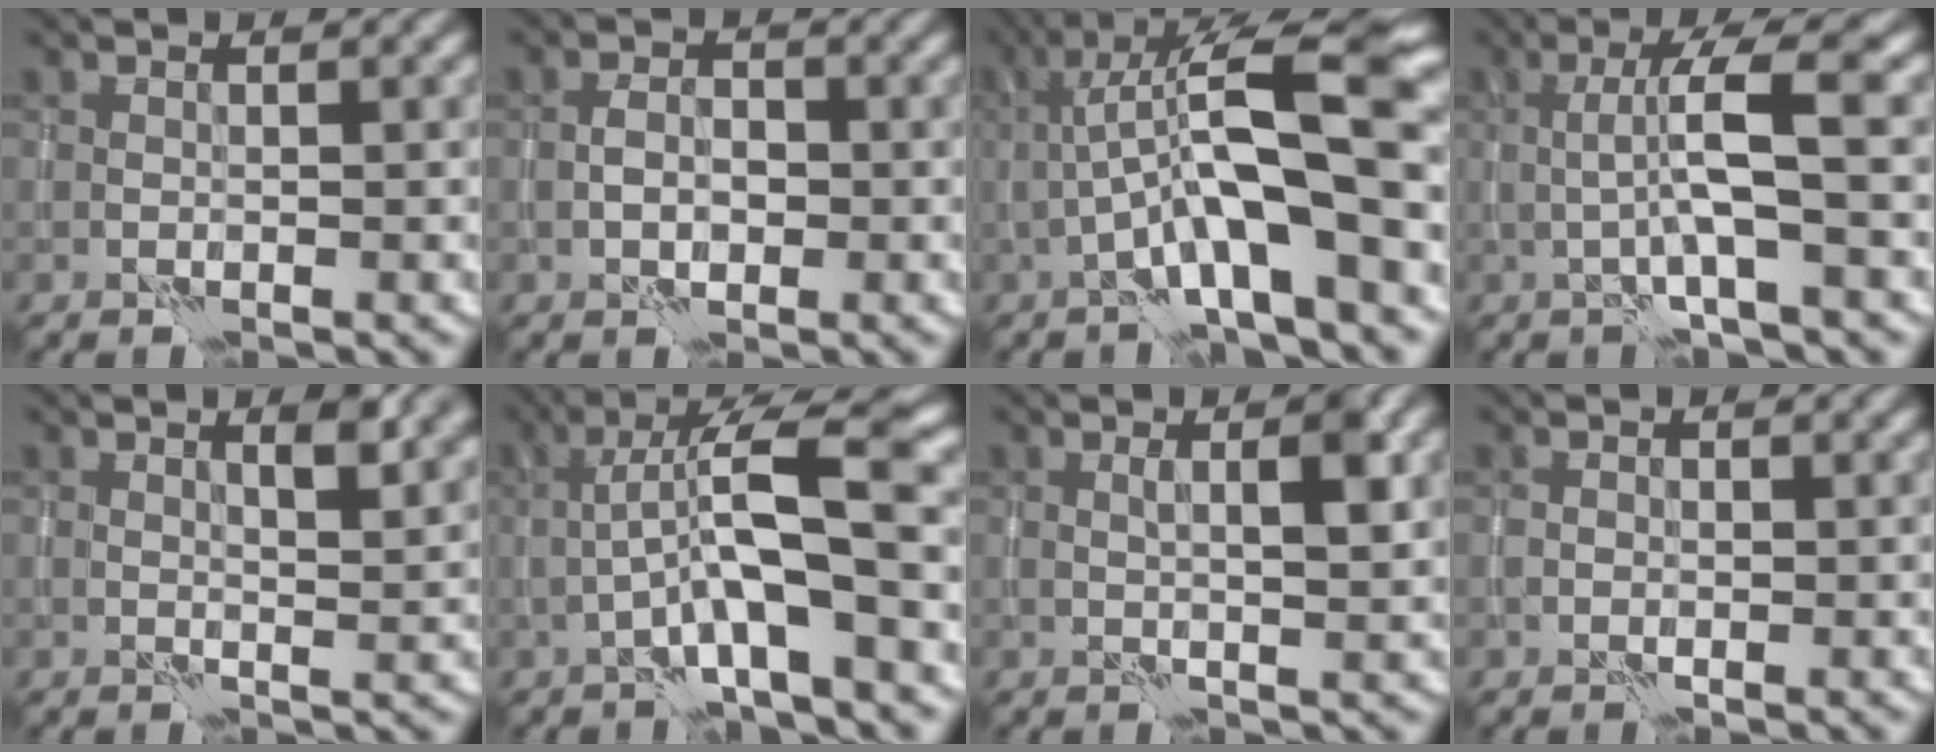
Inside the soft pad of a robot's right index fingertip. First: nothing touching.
{"total": 2.3, "force": [-0.7, 1.4, 1.6], "torque": [-0.028, 0.003, -0.014]}
{"total": 11.9, "force": [-0.8, 2.9, 11.5], "torque": [-0.192, 0.028, -0.014]}
{"total": 4.9, "force": [-0.4, 0.4, 4.9], "torque": [-0.089, 0.013, -0.008]}
{"total": 3.2, "force": [1.5, 0.9, 2.7], "torque": [-0.036, 0.001, 0.021]}
{"total": 7.6, "force": [-1.3, 1.4, 7.4], "torque": [-0.127, 0.022, -0.023]}
{"total": 3.6, "force": [0.7, 0.7, 3.5], "torque": [-0.053, 0.003, 0.012]}
{"total": 0.8, "force": [-0.2, 0.6, 0.4], "torque": [-0.009, -0.001, -0.001]}